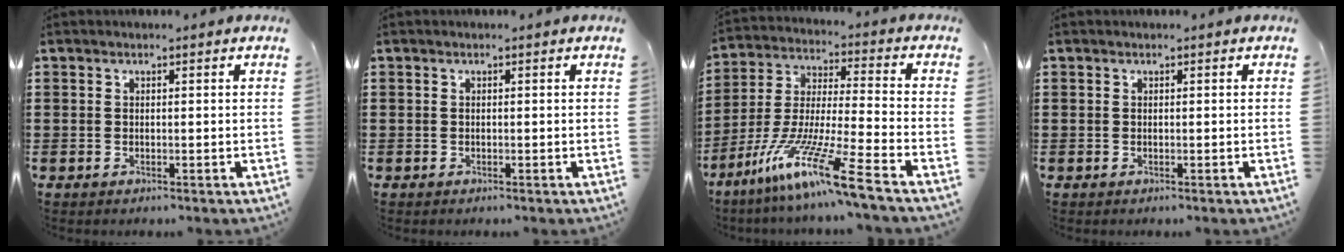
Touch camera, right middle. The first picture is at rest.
{"total": 0.0}
{"total": 13.2, "force": [-9.6, -0.7, 9.1], "torque": [-0.189, -0.008, -0.188]}
{"total": 0.0}